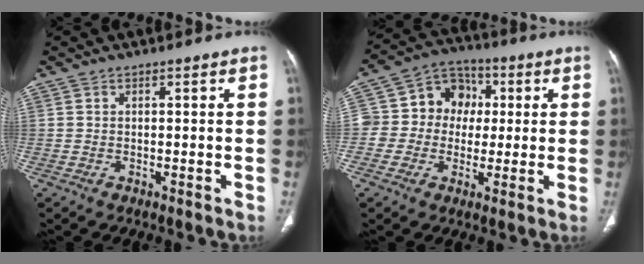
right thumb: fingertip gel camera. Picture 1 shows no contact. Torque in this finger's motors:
{"motor_torque": [0.13, -0.04, 0.36, 0.25, 0.03]}